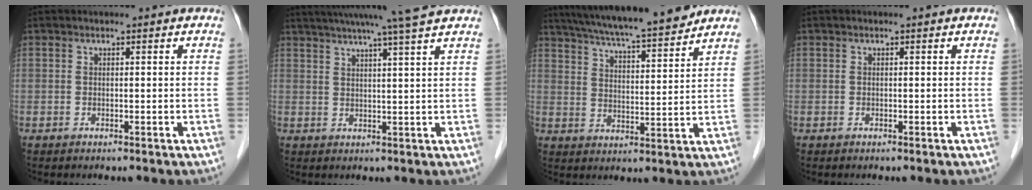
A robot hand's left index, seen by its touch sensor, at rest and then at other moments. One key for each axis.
{"total": 11.5, "fx": 9.7, "fy": -1.6, "fz": 6.0, "tx": -0.097, "ty": 0.008, "tz": 0.125}
{"total": 16.8, "fx": 14.9, "fy": 0.8, "fz": 7.8, "tx": -0.130, "ty": 0.014, "tz": 0.226}
{"total": 0.0}